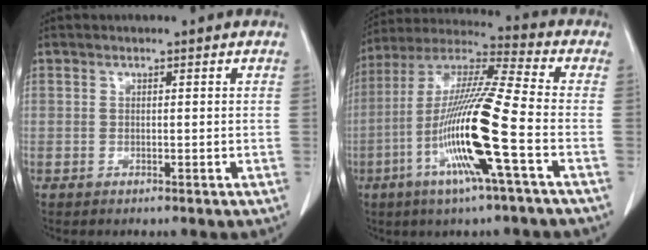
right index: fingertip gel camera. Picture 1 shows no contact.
{"total": 17.1, "force": [-5.2, -0.5, 16.3], "torque": [-0.324, -0.013, -0.106]}